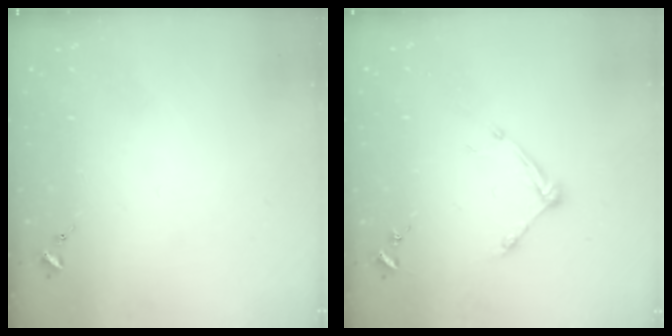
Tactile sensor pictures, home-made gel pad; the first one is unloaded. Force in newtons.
{"total": 8.4, "press": 8.4, "slide": 0.5}